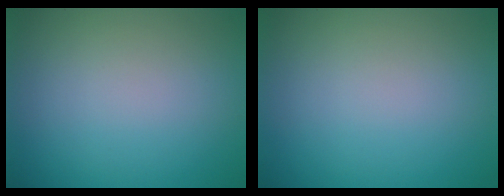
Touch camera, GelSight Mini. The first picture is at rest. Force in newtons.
{"total": 0.0}